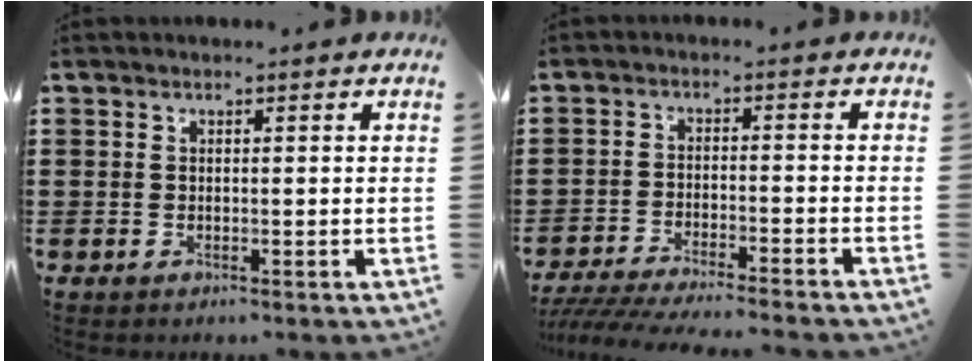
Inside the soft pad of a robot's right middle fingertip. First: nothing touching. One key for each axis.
{"total": 4.5, "fx": -4.2, "fy": -0.2, "fz": 1.4, "tx": -0.029, "ty": -0.010, "tz": -0.086}